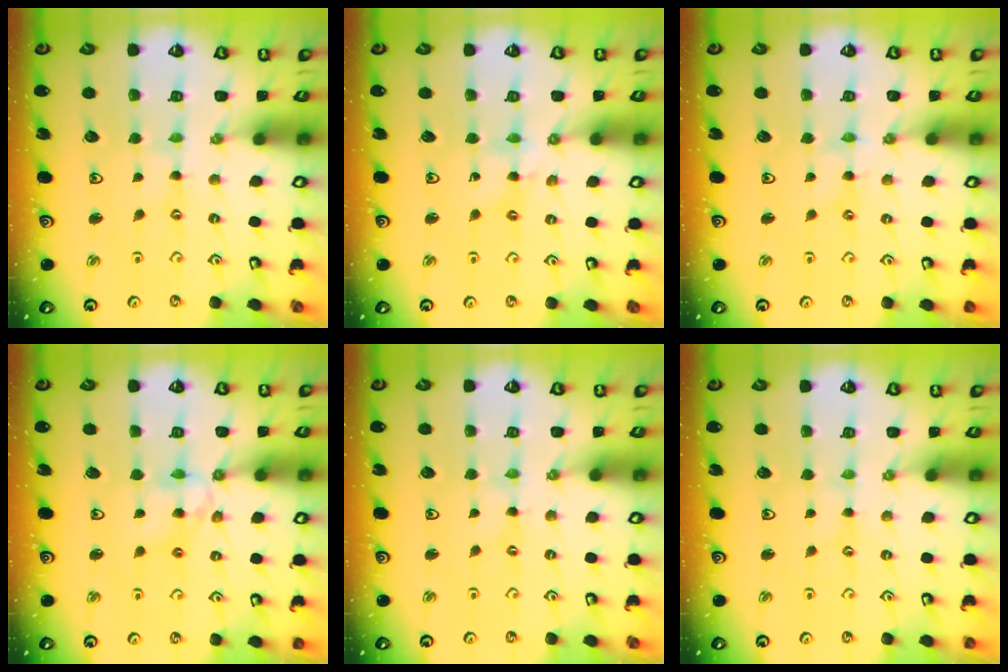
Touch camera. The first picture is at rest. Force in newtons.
{"total": 2.3, "press": 2.3, "slide": 0.2}
{"total": 1.5, "press": 1.5, "slide": 0.2}
{"total": 8.3, "press": 8.2, "slide": 0.9}
{"total": 0.0}
{"total": 0.0}